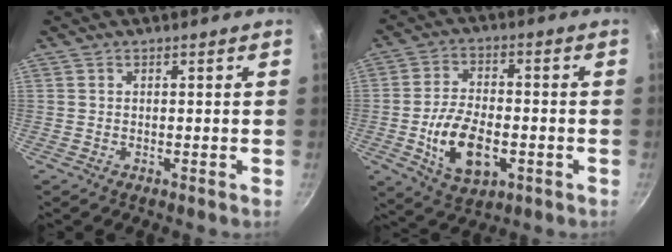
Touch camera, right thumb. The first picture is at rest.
{"total": 12.6, "force": [-3.3, 6.9, 10.0], "torque": [-0.170, 0.013, -0.051]}